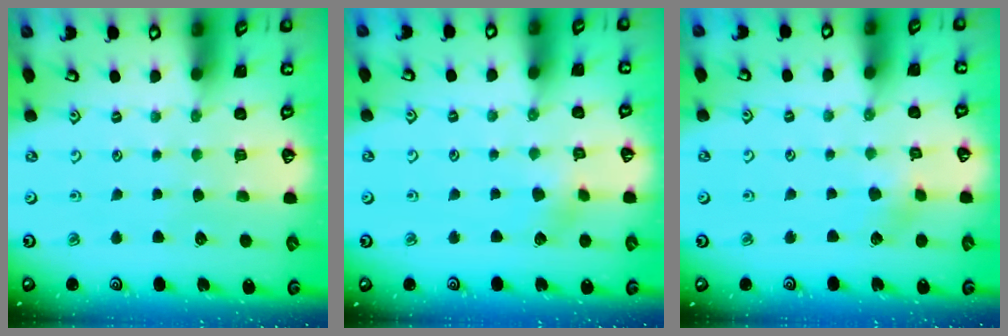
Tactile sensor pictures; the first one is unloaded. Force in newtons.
{"total": 3.2, "press": 3.2, "slide": 0.4}
{"total": 3.0, "press": 3.0, "slide": 0.3}